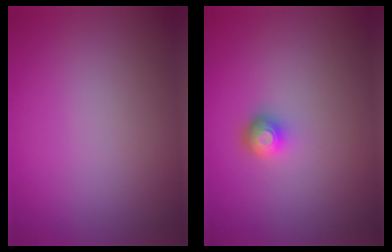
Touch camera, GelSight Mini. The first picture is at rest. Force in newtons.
{"total": 1.7, "press": 1.3, "slide": 1.2}